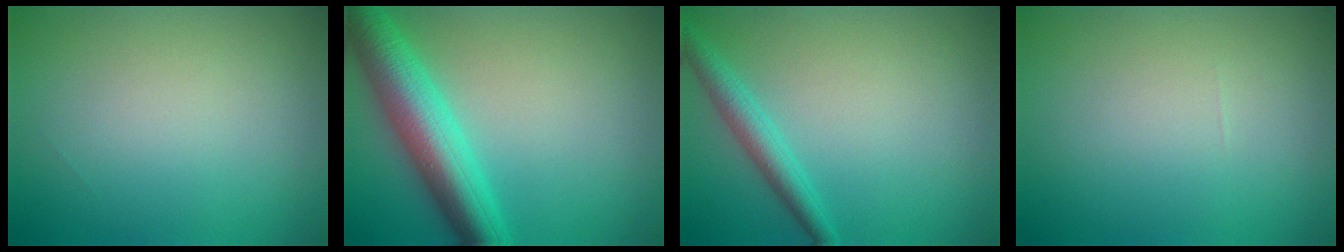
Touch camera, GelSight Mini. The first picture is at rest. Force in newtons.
{"total": 7.4, "press": 7.4, "slide": 0.2}
{"total": 2.7, "press": 2.7, "slide": 0.1}
{"total": 0.0}